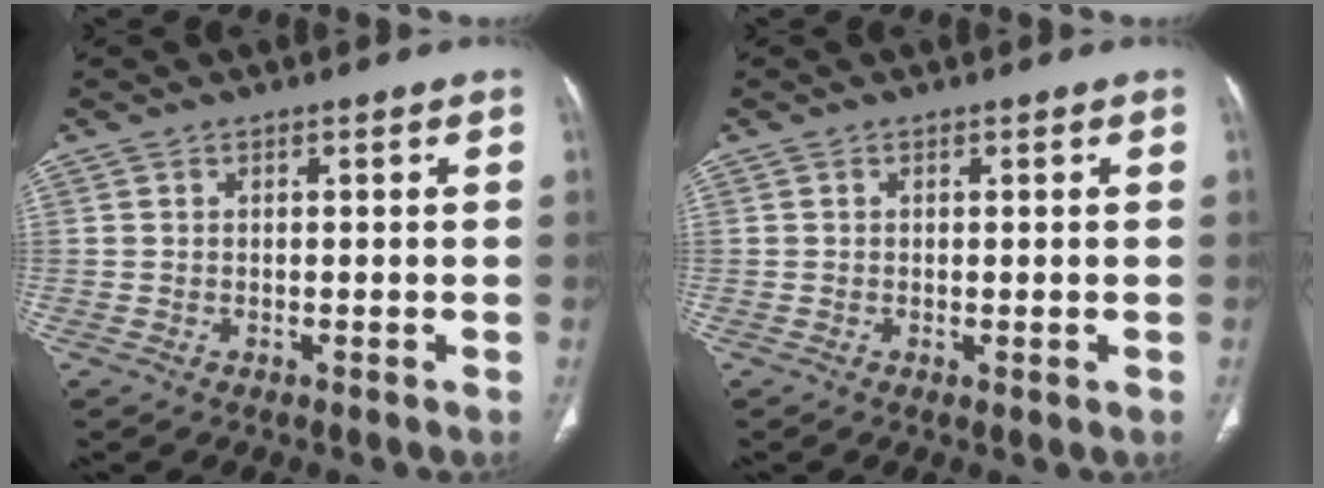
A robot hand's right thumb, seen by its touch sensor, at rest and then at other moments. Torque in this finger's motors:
{"motor_torque": [-0.07, -0.18, 0.05, 0.01, 0.03]}